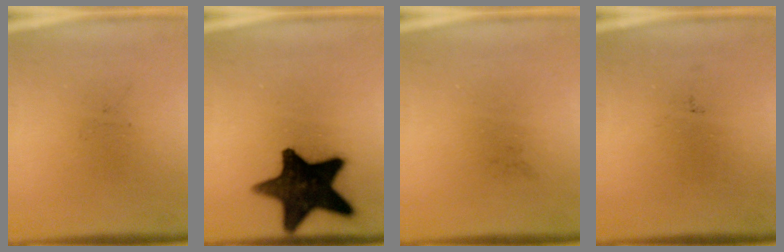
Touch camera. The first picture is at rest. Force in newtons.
{"total": 17.7}
{"total": 0.0}
{"total": 0.0}